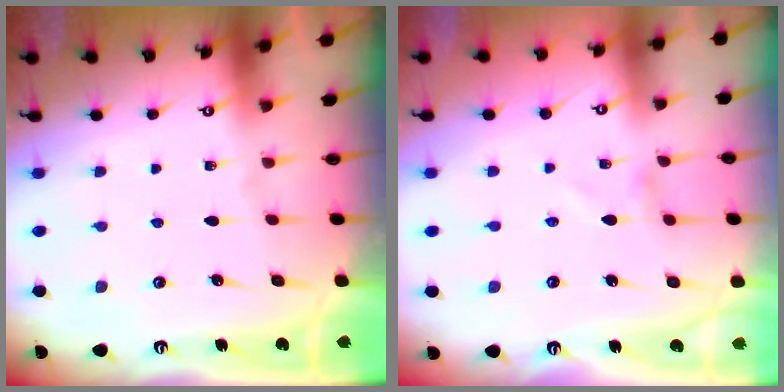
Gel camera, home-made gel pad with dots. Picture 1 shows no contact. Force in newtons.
{"total": 1.1, "press": 1.1, "slide": 0.1}